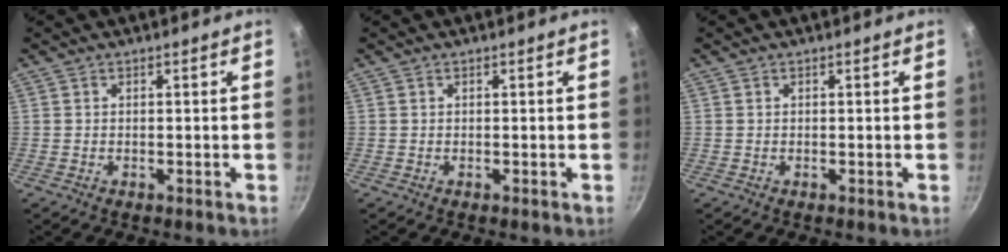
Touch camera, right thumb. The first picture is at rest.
{"total": 0.0}
{"total": 0.0}